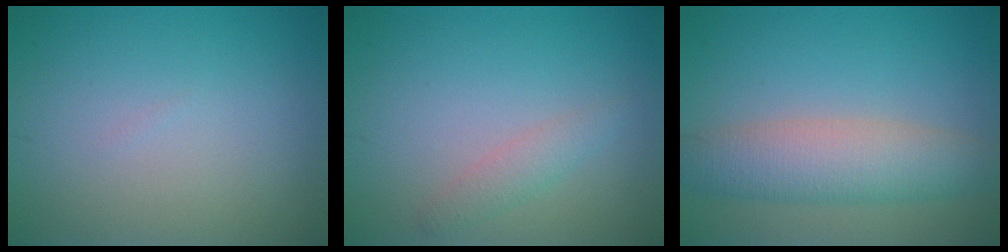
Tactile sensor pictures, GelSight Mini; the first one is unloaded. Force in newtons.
{"total": 1.6, "press": 1.6, "slide": 0.1}
{"total": 5.3, "press": 5.3, "slide": 0.3}